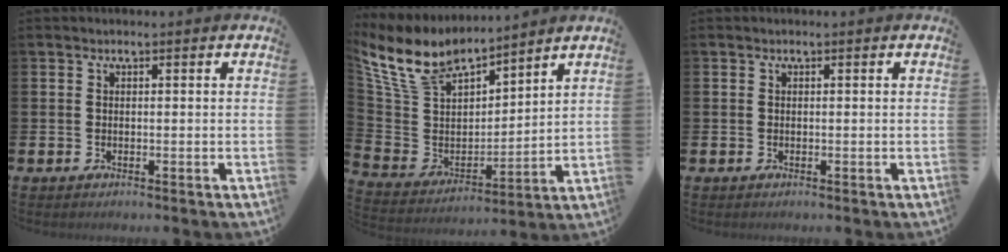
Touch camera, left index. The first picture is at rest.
{"total": 9.9, "force": [8.7, 4.0, 2.6], "torque": [-0.106, -0.058, 0.160]}
{"total": 0.0}